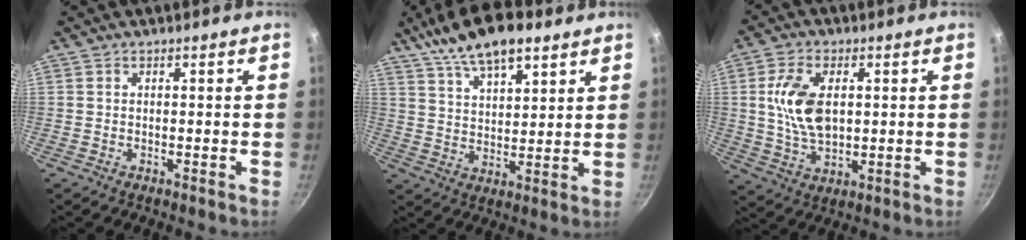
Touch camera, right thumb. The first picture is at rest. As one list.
[{"total": 14.9, "force": [9.9, 5.9, 9.4], "torque": [-0.138, -0.020, 0.172]}, {"total": 10.9, "force": [1.6, 6.3, 8.7], "torque": [-0.154, -0.006, 0.032]}]